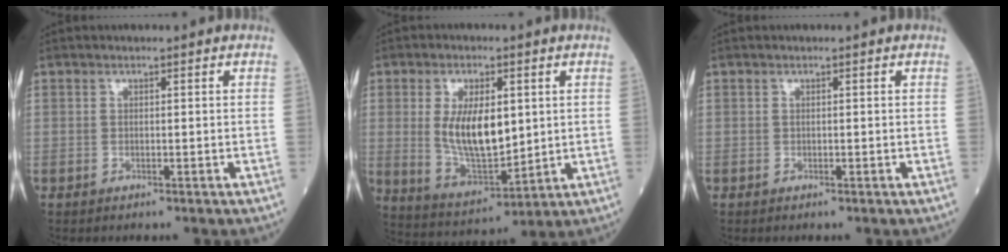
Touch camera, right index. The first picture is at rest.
{"total": 11.3, "force": [1.7, 4.5, 10.2], "torque": [-0.198, -0.009, 0.039]}
{"total": 0.0}